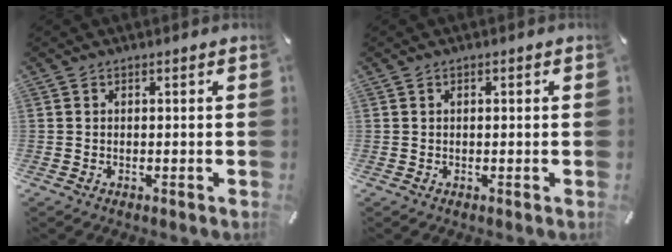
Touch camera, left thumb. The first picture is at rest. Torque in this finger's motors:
{"motor_torque": [-0.10, -0.05, 0.03, 0.09, -0.01]}